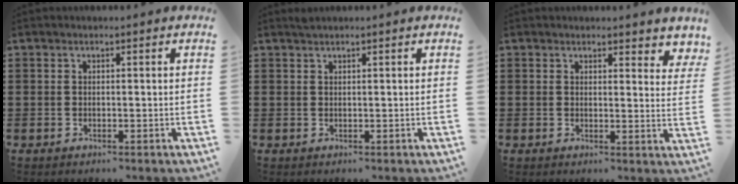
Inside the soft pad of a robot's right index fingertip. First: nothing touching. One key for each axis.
{"total": 0.6, "fx": 0.5, "fy": 0.0, "fz": 0.2, "tx": -0.007, "ty": -0.002, "tz": 0.011}
{"total": 2.5, "fx": 2.3, "fy": 0.8, "fz": 0.4, "tx": 0.001, "ty": -0.004, "tz": 0.041}